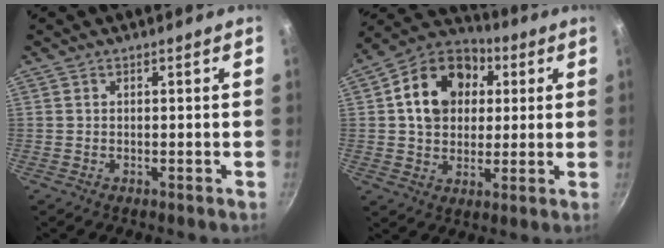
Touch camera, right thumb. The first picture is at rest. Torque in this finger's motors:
{"motor_torque": [0.74, 2.78, 0.87, -0.40, 0.32]}